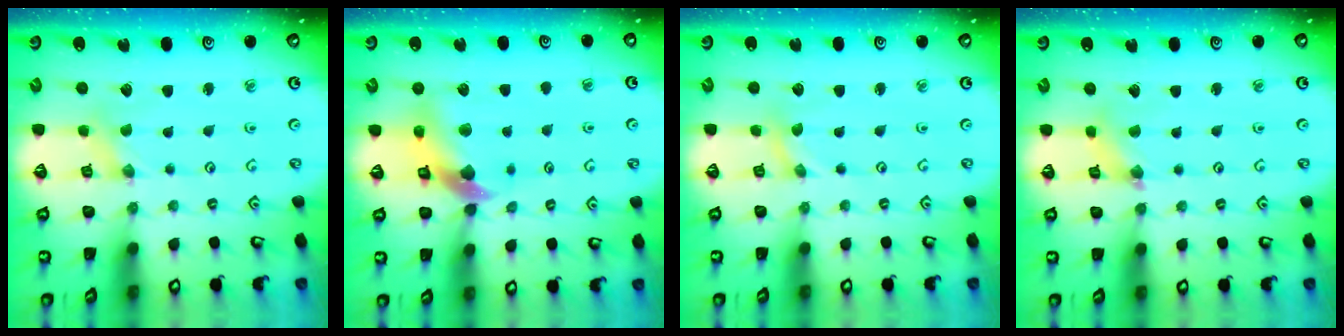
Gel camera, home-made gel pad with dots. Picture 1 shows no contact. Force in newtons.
{"total": 11.2, "press": 11.1, "slide": 1.6}
{"total": 0.0}
{"total": 2.5, "press": 2.4, "slide": 0.4}